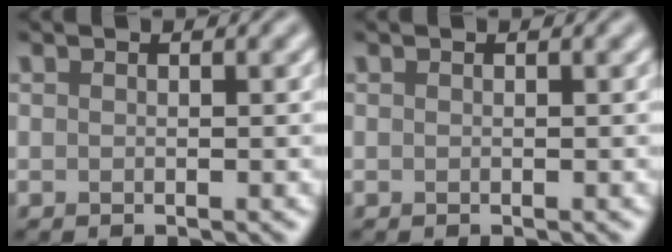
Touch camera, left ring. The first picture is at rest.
{"total": 0.0}